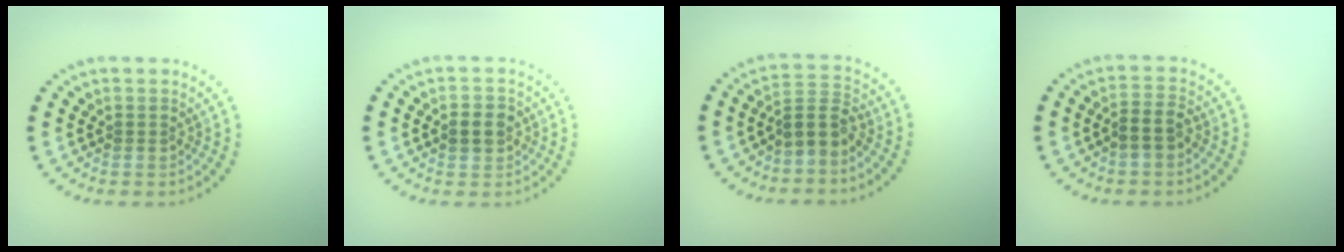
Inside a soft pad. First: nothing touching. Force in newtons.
{"total": 2.2, "press": 2.2, "slide": 0.1}
{"total": 2.7, "press": 2.2, "slide": 1.7}
{"total": 2.2, "press": 2.0, "slide": 0.9}